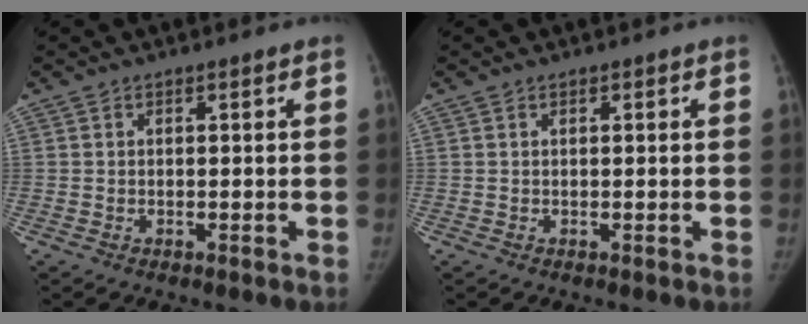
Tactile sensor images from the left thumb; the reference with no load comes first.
{"total": 0.0}